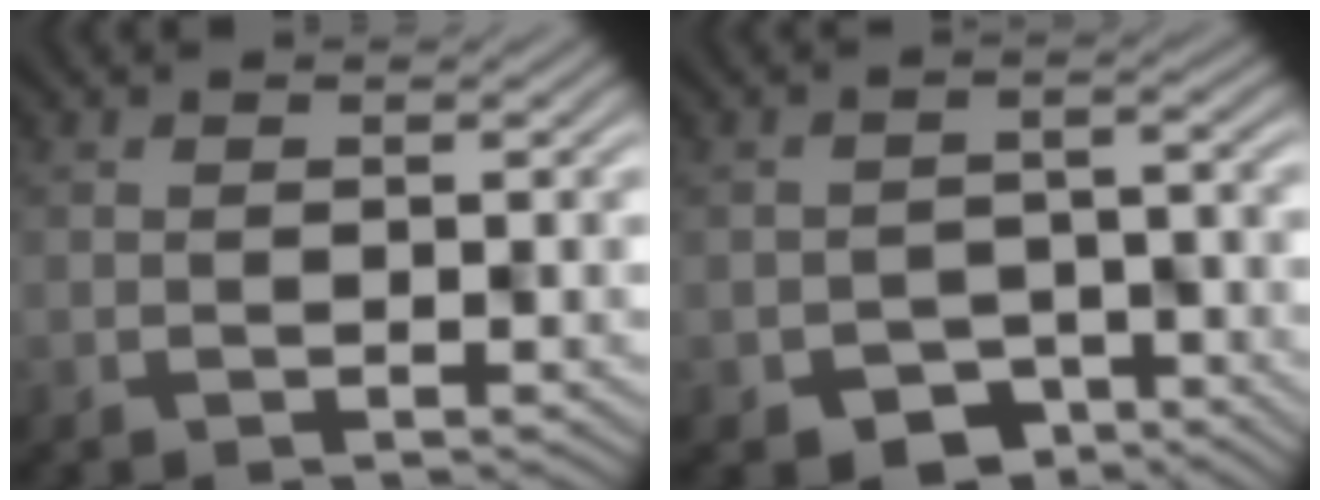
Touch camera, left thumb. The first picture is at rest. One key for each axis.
{"total": 5.3, "fx": -3.4, "fy": 3.4, "fz": 2.4, "tx": -0.029, "ty": -0.021, "tz": -0.055}